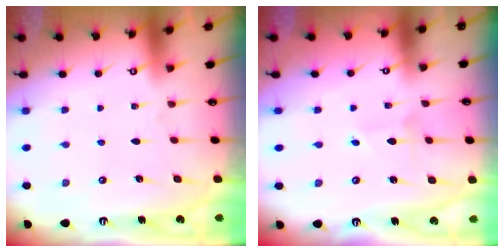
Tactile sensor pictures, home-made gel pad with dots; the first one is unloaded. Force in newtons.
{"total": 1.6, "press": 1.6, "slide": 0.2}